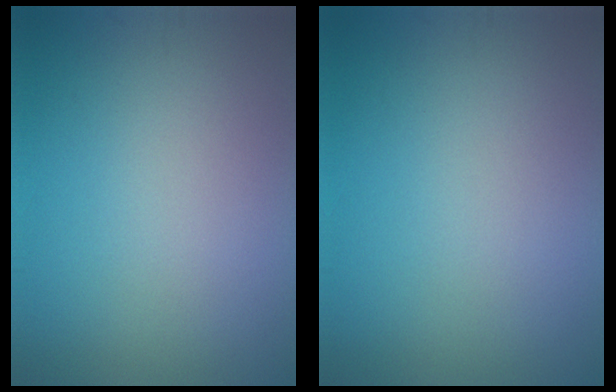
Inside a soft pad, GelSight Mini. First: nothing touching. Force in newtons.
{"total": 0.0}